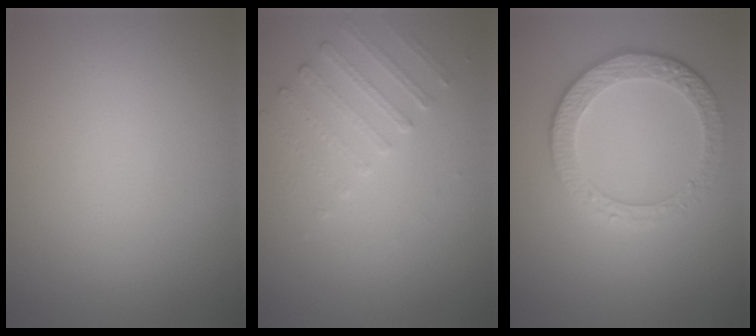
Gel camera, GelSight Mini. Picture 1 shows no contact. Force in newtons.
{"total": 1.7, "press": 1.2, "slide": 1.2}
{"total": 3.9, "press": 3.1, "slide": 2.4}